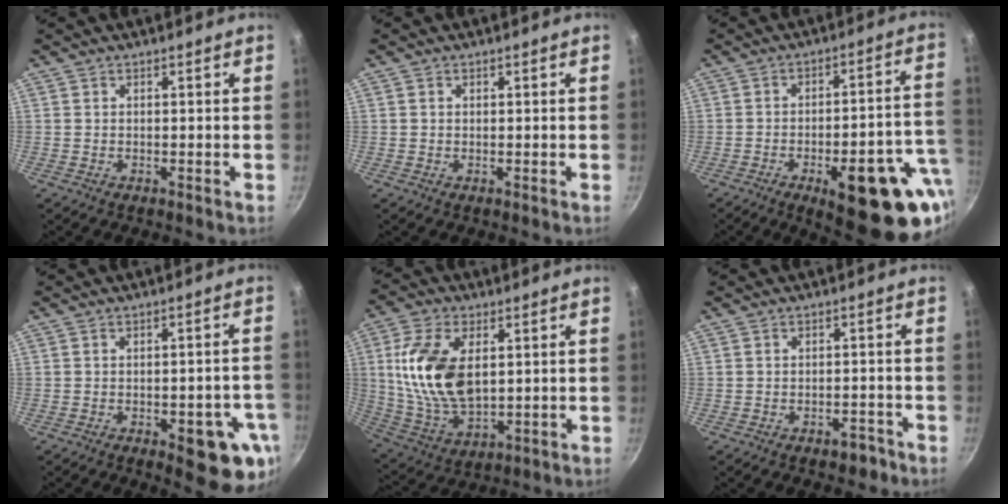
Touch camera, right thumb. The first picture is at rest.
{"total": 0.6, "force": [0.2, 0.5, 0.2], "torque": [-0.002, 0.004, 0.004]}
{"total": 23.5, "force": [-9.6, 7.9, 20.0], "torque": [-0.214, 0.025, -0.122]}
{"total": 11.6, "force": [-4.3, 4.6, 9.7], "torque": [-0.081, 0.011, -0.049]}
{"total": 16.8, "force": [3.1, 9.7, 13.4], "torque": [-0.245, -0.014, 0.069]}
{"total": 3.1, "force": [-2.1, 1.6, 1.6], "torque": [-0.009, 0.023, -0.017]}